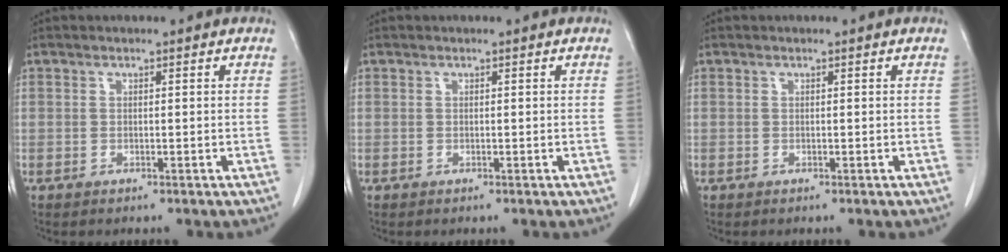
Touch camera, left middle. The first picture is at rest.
{"total": 0.0}
{"total": 0.0}